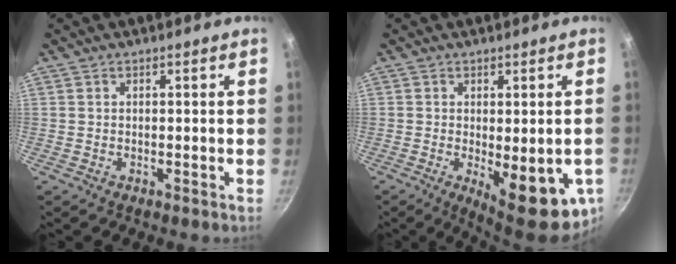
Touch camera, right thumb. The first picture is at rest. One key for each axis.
{"total": 15.2, "fx": -3.8, "fy": 5.5, "fz": 13.6, "tx": -0.148, "ty": -0.019, "tz": -0.036}